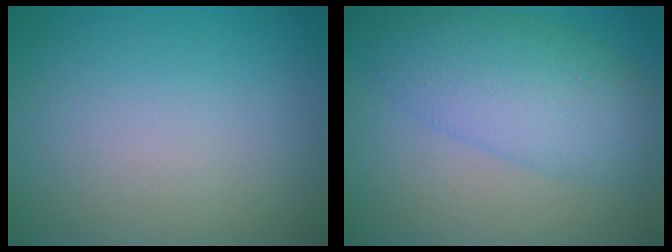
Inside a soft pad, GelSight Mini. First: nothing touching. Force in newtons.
{"total": 7.1, "press": 7.1, "slide": 0.1}